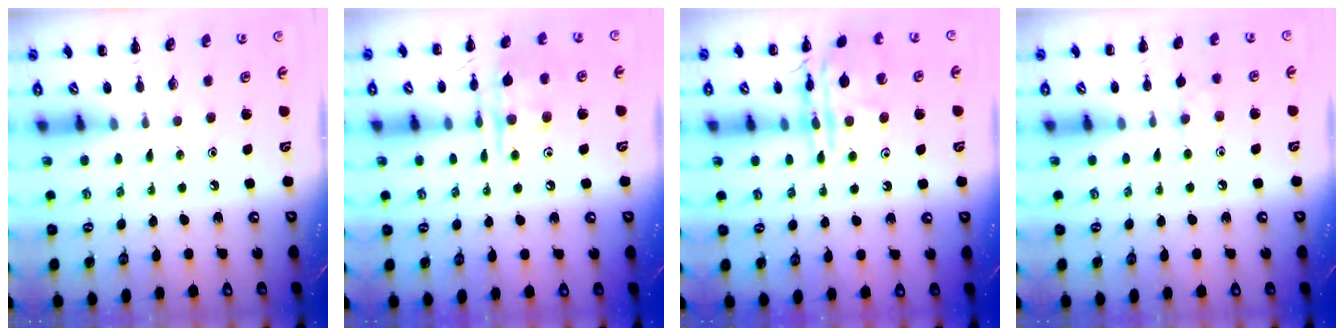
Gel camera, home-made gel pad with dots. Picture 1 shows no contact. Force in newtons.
{"total": 12.5, "press": 12.4, "slide": 1.6}
{"total": 14.8, "press": 14.7, "slide": 1.4}
{"total": 5.9, "press": 5.6, "slide": 1.9}